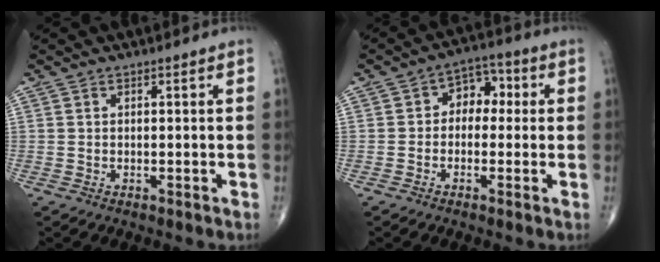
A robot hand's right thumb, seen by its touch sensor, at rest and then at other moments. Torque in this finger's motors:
{"motor_torque": [0.02, 0.04, 0.21, -0.14, 0.03]}